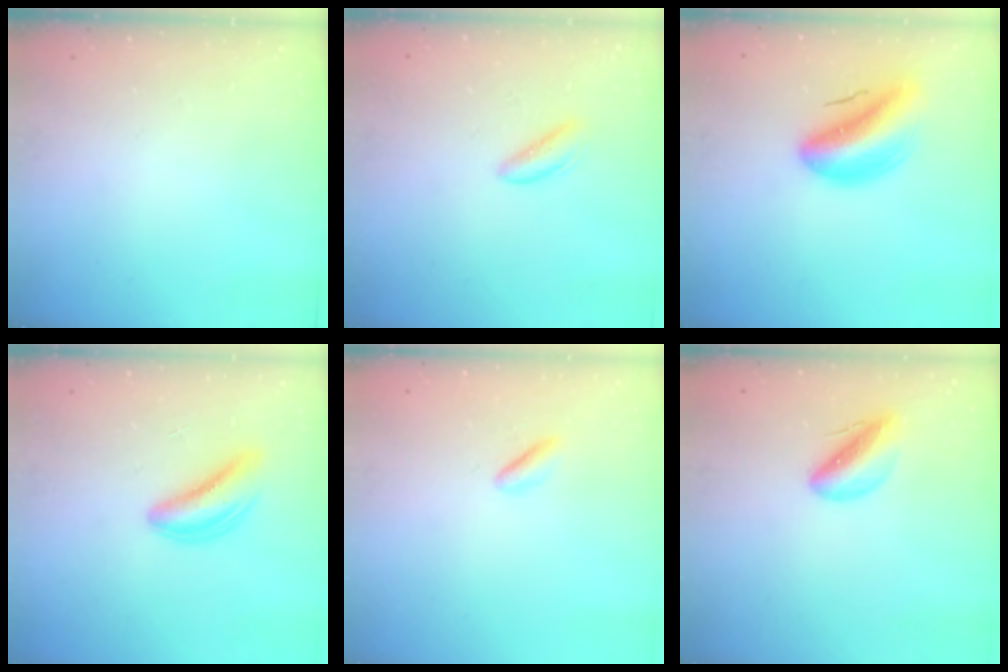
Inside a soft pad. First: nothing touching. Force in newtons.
{"total": 2.3, "press": 2.3, "slide": 0.3}
{"total": 10.6, "press": 10.1, "slide": 3.1}
{"total": 4.9, "press": 4.8, "slide": 0.9}
{"total": 1.1, "press": 0.9, "slide": 0.7}
{"total": 7.1, "press": 6.8, "slide": 2.1}